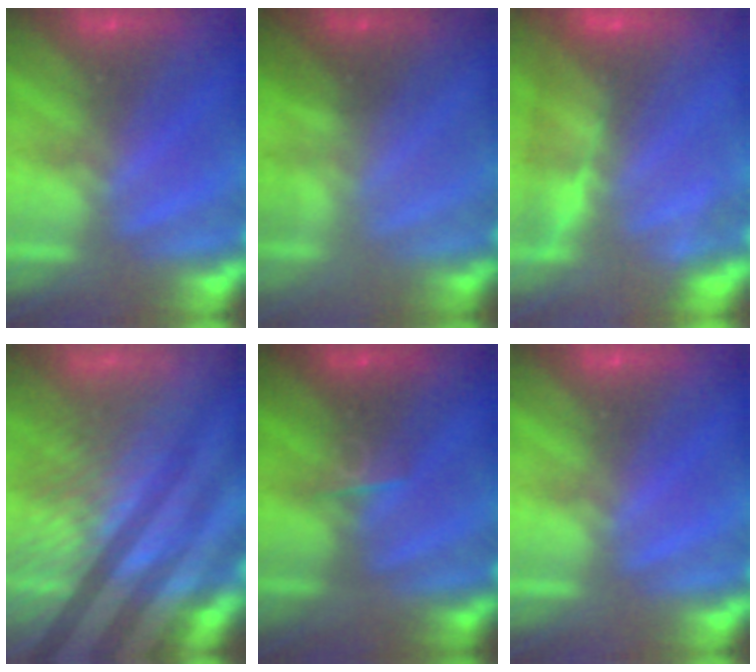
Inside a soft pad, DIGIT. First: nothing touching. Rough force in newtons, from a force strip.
{"total": 1.8}
{"total": 7.8}
{"total": 6.8}
{"total": 2.6}
{"total": 0.0}